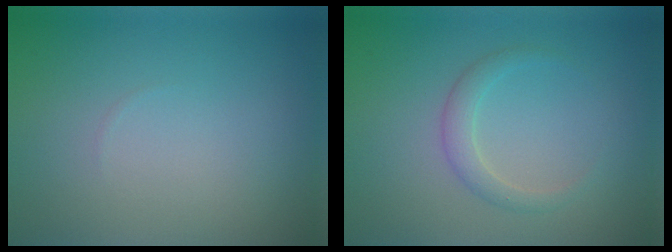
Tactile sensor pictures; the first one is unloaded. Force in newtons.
{"total": 1.7, "press": 1.7, "slide": 0.1}